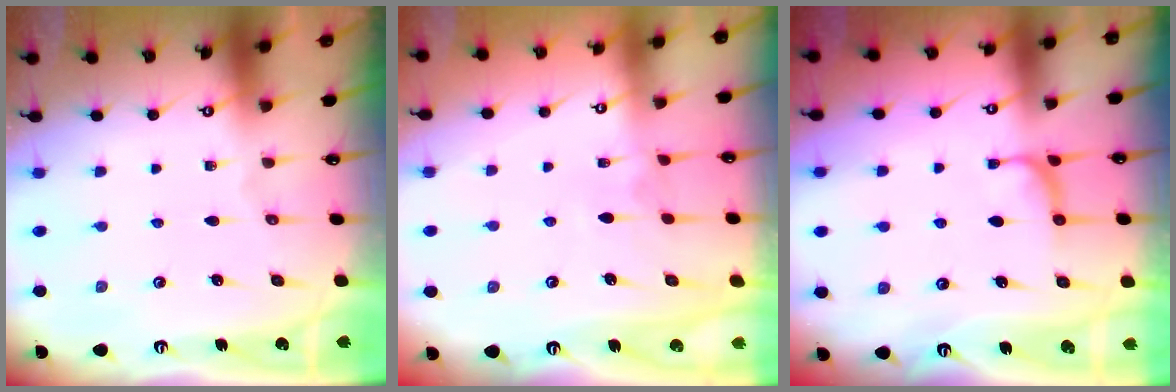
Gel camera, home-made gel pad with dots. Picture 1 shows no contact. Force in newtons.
{"total": 2.4, "press": 2.3, "slide": 0.6}
{"total": 1.0, "press": 0.9, "slide": 0.5}